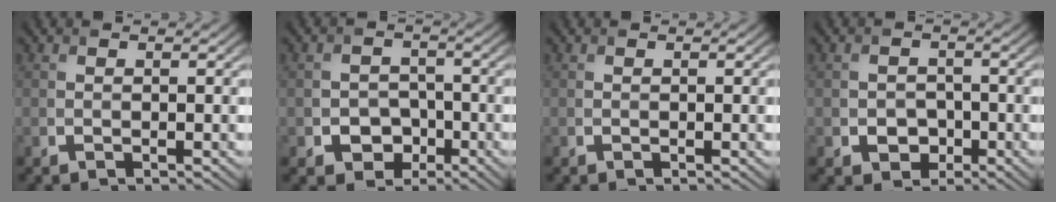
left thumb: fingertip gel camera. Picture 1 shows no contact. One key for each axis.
{"total": 4.1, "fx": -1.9, "fy": 3.2, "fz": 1.5, "tx": -0.024, "ty": -0.002, "tz": -0.038}
{"total": 0.0}
{"total": 2.9, "fx": -1.2, "fy": 2.4, "fz": 1.1, "tx": -0.016, "ty": -0.002, "tz": -0.022}